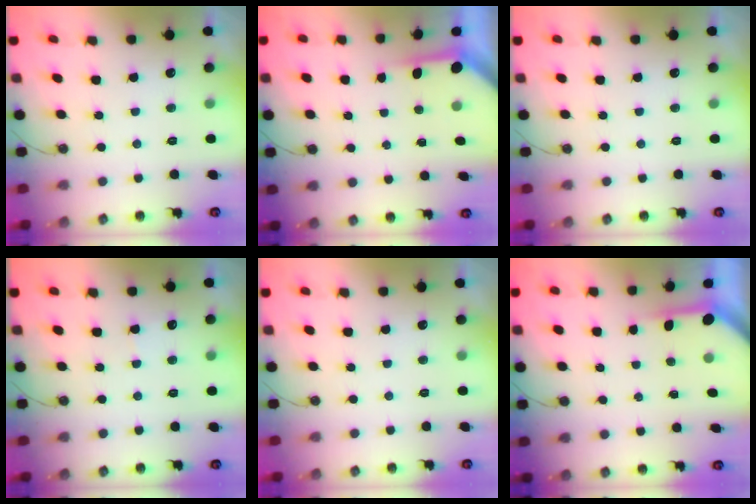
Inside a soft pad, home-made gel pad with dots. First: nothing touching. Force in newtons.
{"total": 3.6, "press": 3.6, "slide": 0.4}
{"total": 0.0}
{"total": 3.2, "press": 3.2, "slide": 0.4}
{"total": 0.0}
{"total": 3.5, "press": 3.5, "slide": 0.3}